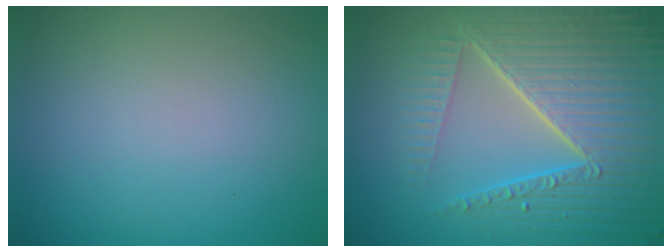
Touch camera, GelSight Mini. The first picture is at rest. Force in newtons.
{"total": 8.8, "press": 6.1, "slide": 6.4}